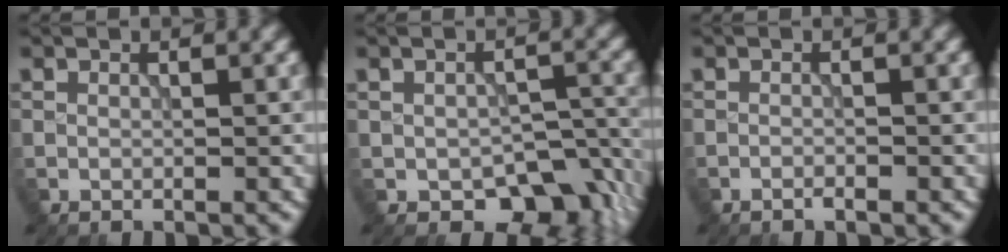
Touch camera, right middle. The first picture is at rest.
{"total": 6.8, "force": [-3.3, 4.2, 4.2], "torque": [-0.048, -0.024, -0.038]}
{"total": 0.7, "force": [-0.6, 0.1, 0.4], "torque": [-0.006, 0.001, -0.011]}